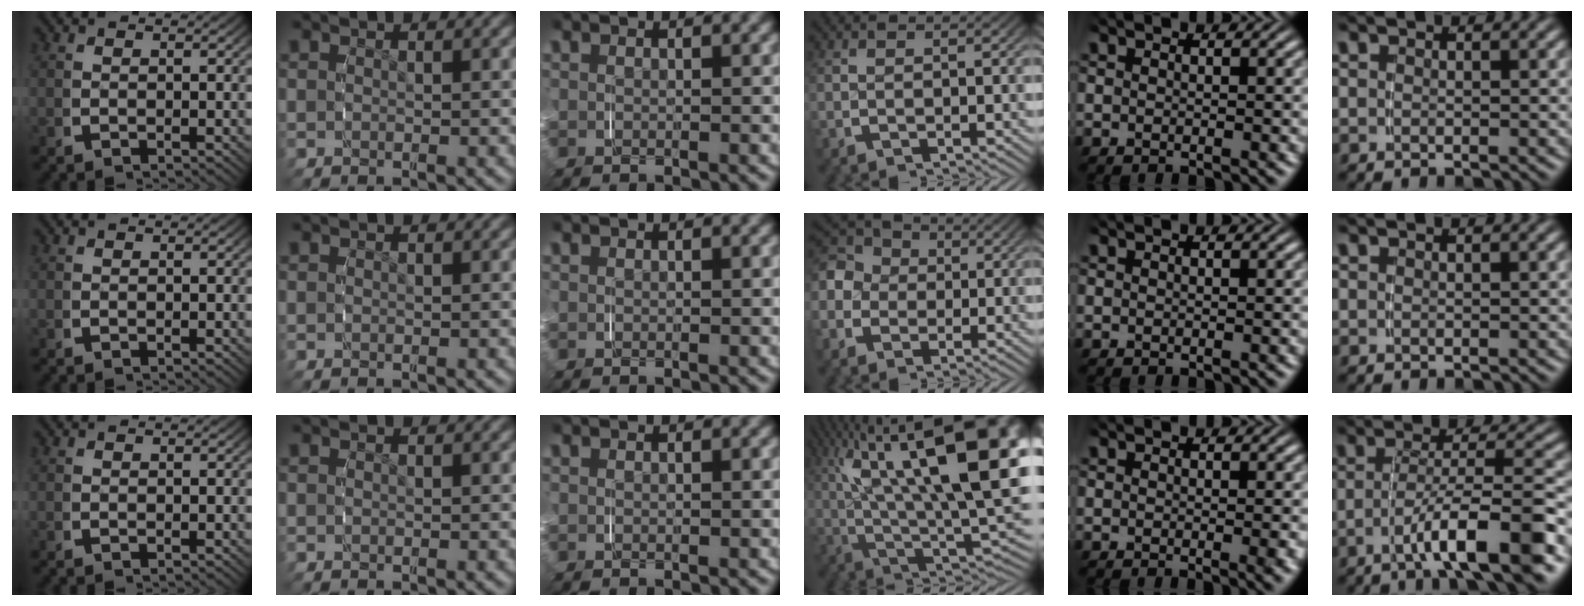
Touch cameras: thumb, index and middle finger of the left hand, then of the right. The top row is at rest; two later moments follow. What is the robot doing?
{"motion": "grasp_and_lifting", "object": "glasses case"}